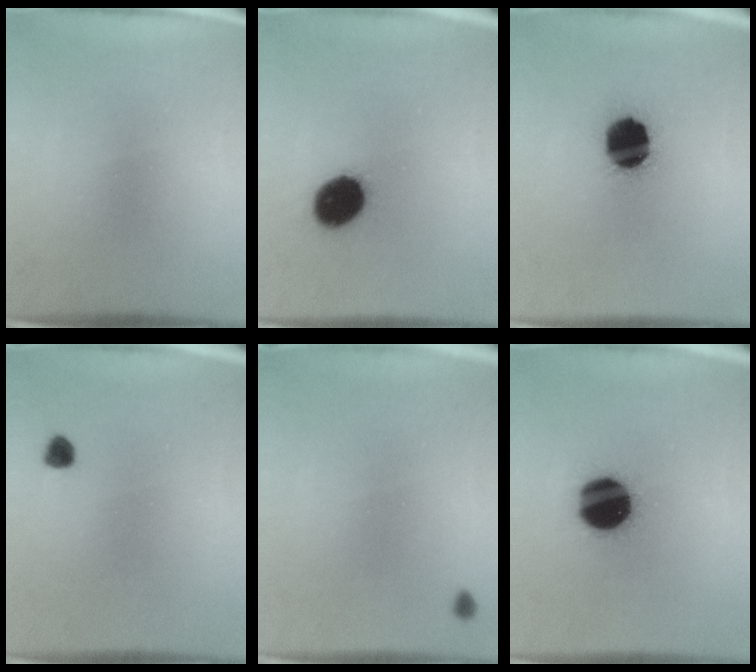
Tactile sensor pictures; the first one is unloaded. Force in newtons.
{"total": 12.1}
{"total": 15.3}
{"total": 1.8}
{"total": 0.8}
{"total": 19.3}